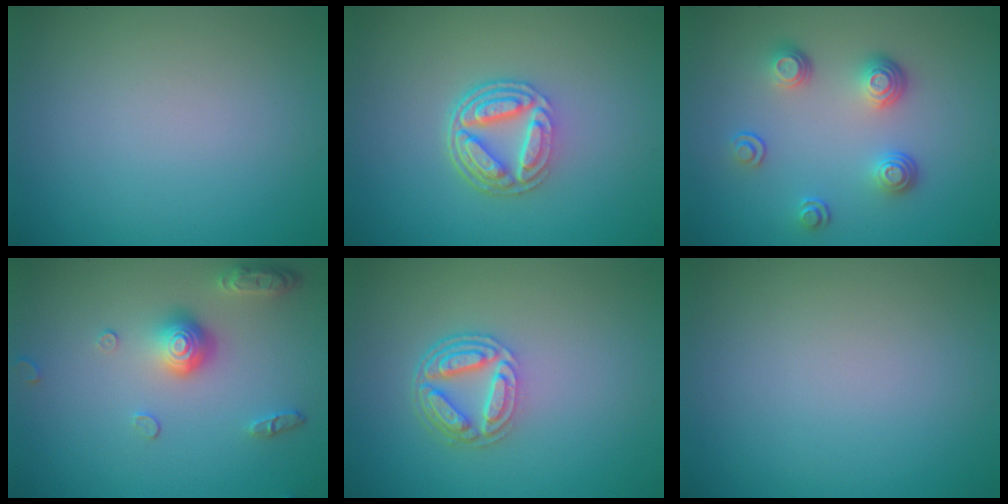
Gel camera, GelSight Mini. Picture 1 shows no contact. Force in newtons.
{"total": 5.1, "press": 3.6, "slide": 3.6}
{"total": 3.4, "press": 2.6, "slide": 2.2}
{"total": 3.8, "press": 2.9, "slide": 2.4}
{"total": 4.3, "press": 3.2, "slide": 2.8}
{"total": 0.0}